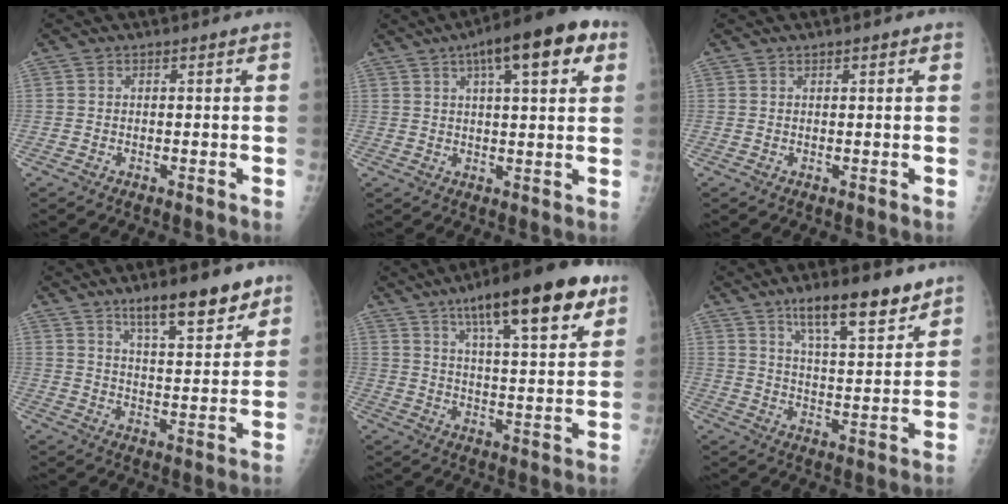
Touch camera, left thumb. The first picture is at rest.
{"total": 14.2, "force": [6.6, 4.3, 11.8], "torque": [-0.149, 0.006, 0.087]}
{"total": 0.6, "force": [0.4, 0.2, 0.4], "torque": [-0.004, 0.000, 0.005]}
{"total": 12.4, "force": [8.5, 3.6, 8.3], "torque": [-0.096, -0.048, 0.133]}
{"total": 19.9, "force": [11.4, 5.2, 15.5], "torque": [-0.207, -0.034, 0.173]}
{"total": 13.4, "force": [9.2, 3.5, 9.1], "torque": [-0.119, -0.052, 0.151]}